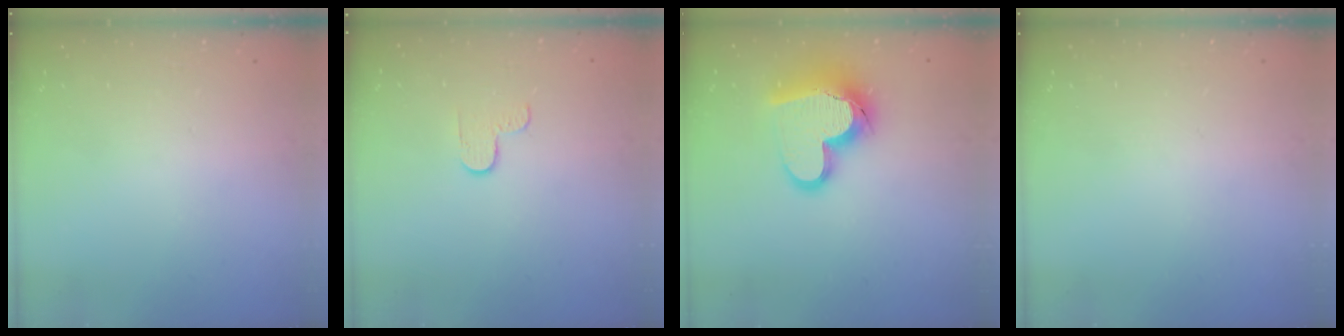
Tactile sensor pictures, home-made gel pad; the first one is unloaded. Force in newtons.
{"total": 2.7, "press": 2.6, "slide": 0.4}
{"total": 16.9, "press": 16.7, "slide": 2.4}
{"total": 0.0}